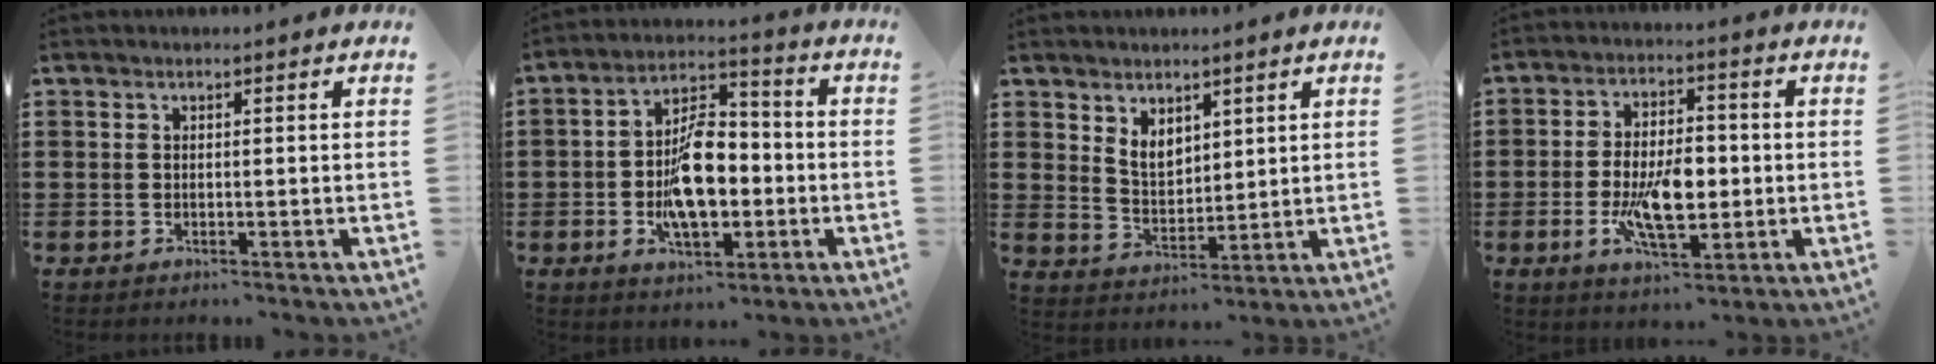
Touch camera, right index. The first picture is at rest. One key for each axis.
{"total": 10.9, "fx": -2.1, "fy": 5.5, "fz": 9.2, "tx": -0.167, "ty": 0.000, "tz": -0.040}
{"total": 4.4, "fx": 2.8, "fy": 2.8, "fz": 1.8, "tx": -0.049, "ty": 0.006, "tz": 0.052}
{"total": 9.8, "fx": -1.8, "fy": 4.5, "fz": 8.6, "tx": -0.184, "ty": -0.006, "tz": -0.034}